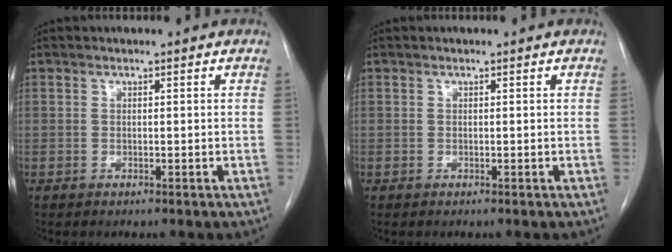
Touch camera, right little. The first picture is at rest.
{"total": 0.0}